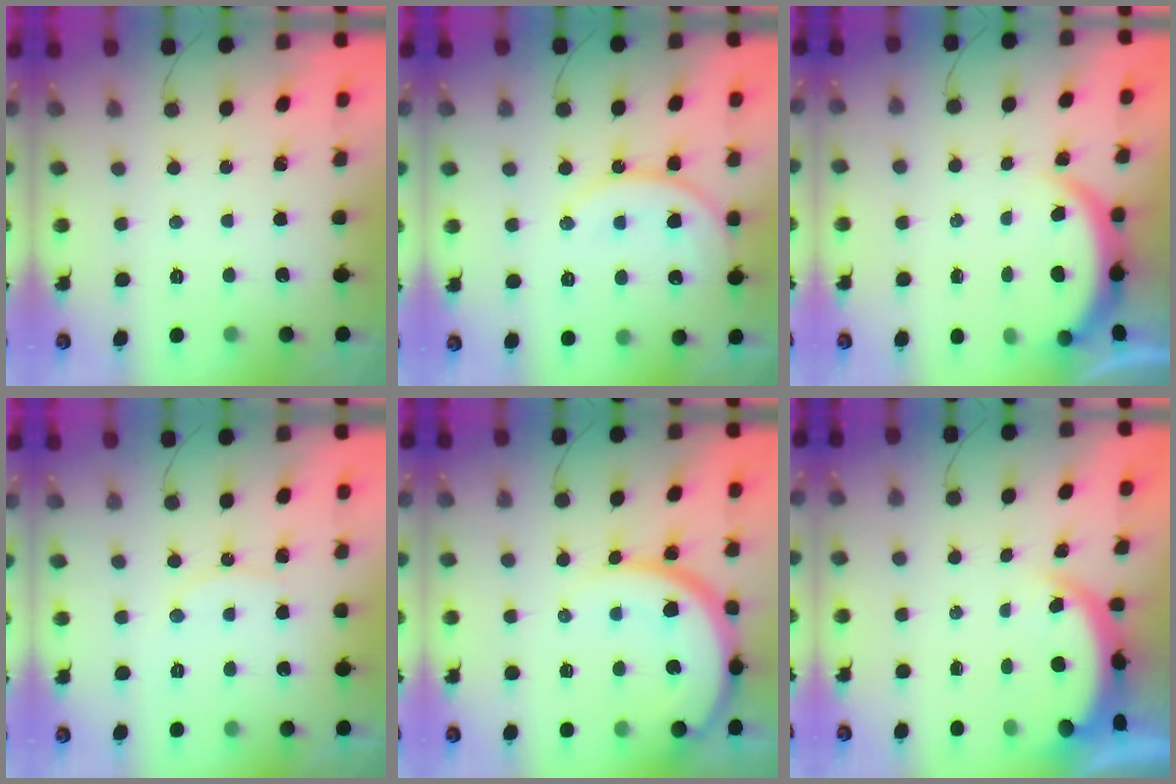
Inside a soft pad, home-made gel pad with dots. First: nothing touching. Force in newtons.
{"total": 15.0, "press": 14.9, "slide": 1.7}
{"total": 3.8, "press": 3.8, "slide": 0.3}
{"total": 7.0, "press": 7.0, "slide": 0.2}
{"total": 13.8, "press": 13.8, "slide": 1.2}
{"total": 4.7, "press": 4.6, "slide": 0.9}